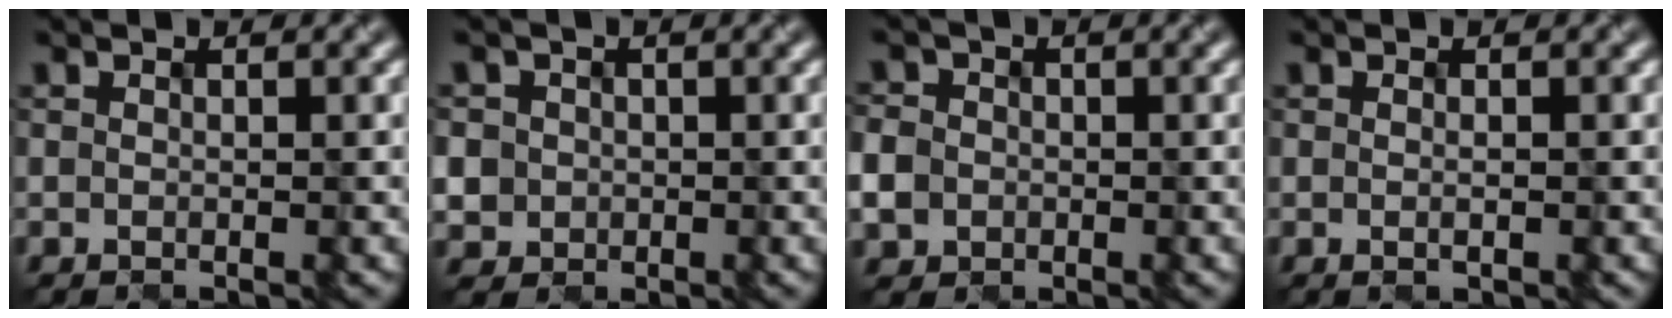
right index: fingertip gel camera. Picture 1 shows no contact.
{"total": 2.4, "force": [0.0, 2.4, 0.2], "torque": [-0.008, 0.000, 0.010]}
{"total": 3.7, "force": [-0.6, 3.4, 1.1], "torque": [-0.027, 0.004, -0.016]}
{"total": 0.7, "force": [-0.2, 0.2, 0.6], "torque": [-0.009, 0.001, -0.001]}